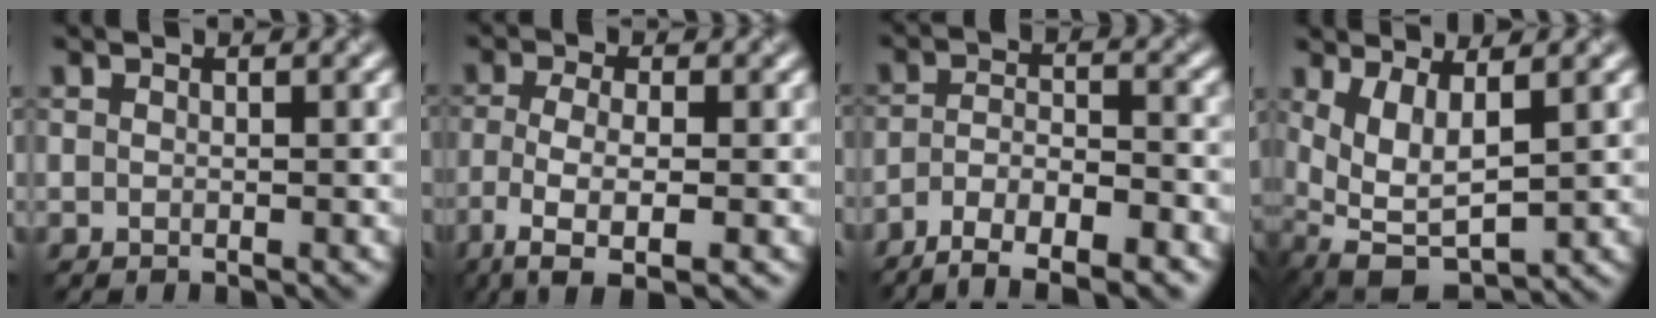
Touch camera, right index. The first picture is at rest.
{"total": 4.5, "force": [-2.7, 1.2, 3.3], "torque": [-0.082, -0.002, -0.055]}
{"total": 7.4, "force": [-5.8, 2.0, 4.1], "torque": [-0.077, 0.004, -0.097]}
{"total": 4.1, "force": [1.0, 1.8, 3.6], "torque": [-0.093, -0.005, 0.027]}